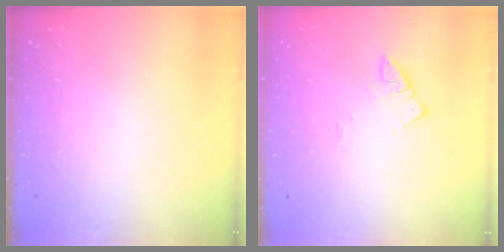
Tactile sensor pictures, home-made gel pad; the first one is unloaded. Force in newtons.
{"total": 2.8, "press": 2.7, "slide": 0.3}